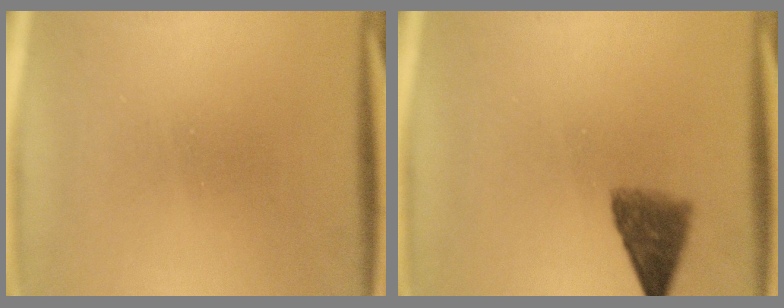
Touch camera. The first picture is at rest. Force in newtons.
{"total": 5.5}